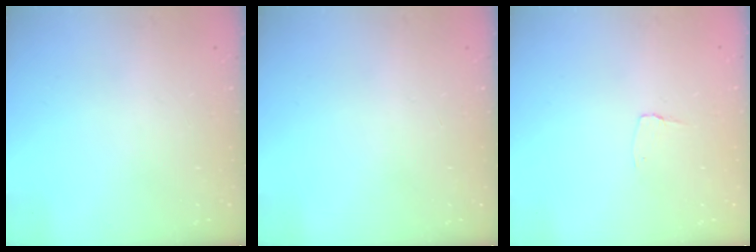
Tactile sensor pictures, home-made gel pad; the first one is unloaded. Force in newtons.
{"total": 0.0}
{"total": 2.9, "press": 2.9, "slide": 0.3}